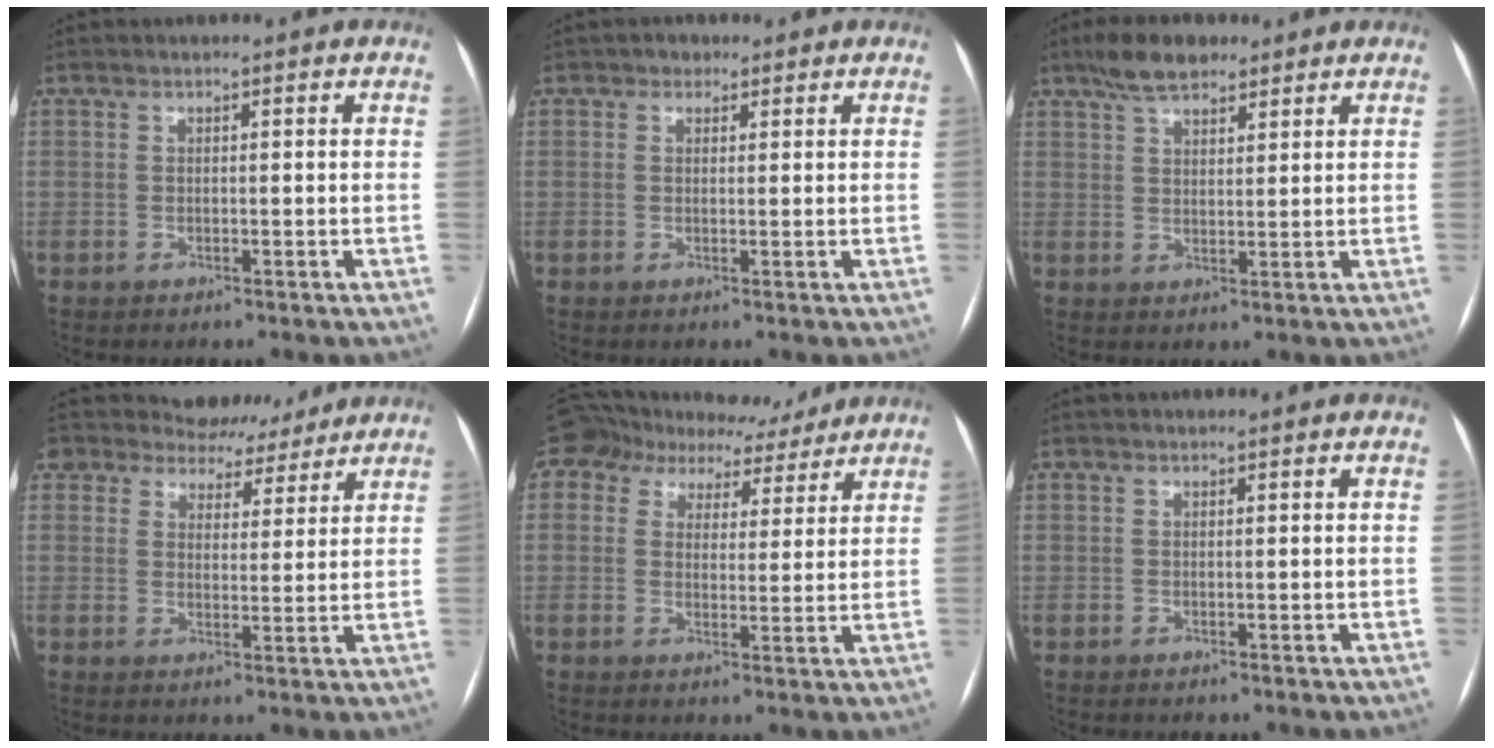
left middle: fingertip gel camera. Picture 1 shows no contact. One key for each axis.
{"total": 1.6, "fx": 0.9, "fy": 1.3, "fz": 0.2, "tx": 0.001, "ty": 0.003, "tz": 0.008}
{"total": 6.4, "fx": 4.8, "fy": 2.5, "fz": 3.4, "tx": -0.064, "ty": 0.016, "tz": 0.085}
{"total": 13.7, "fx": 12.3, "fy": 5.6, "fz": 2.2, "tx": -0.037, "ty": 0.017, "tz": 0.167}
{"total": 12.6, "fx": 10.1, "fy": 6.4, "fz": 4.0, "tx": -0.083, "ty": 0.038, "tz": 0.151}
{"total": 0.0}